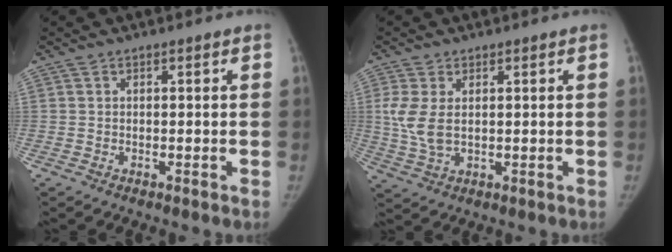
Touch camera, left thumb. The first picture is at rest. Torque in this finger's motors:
{"motor_torque": [1.48, 1.45, 0.83, -0.99, 0.08]}